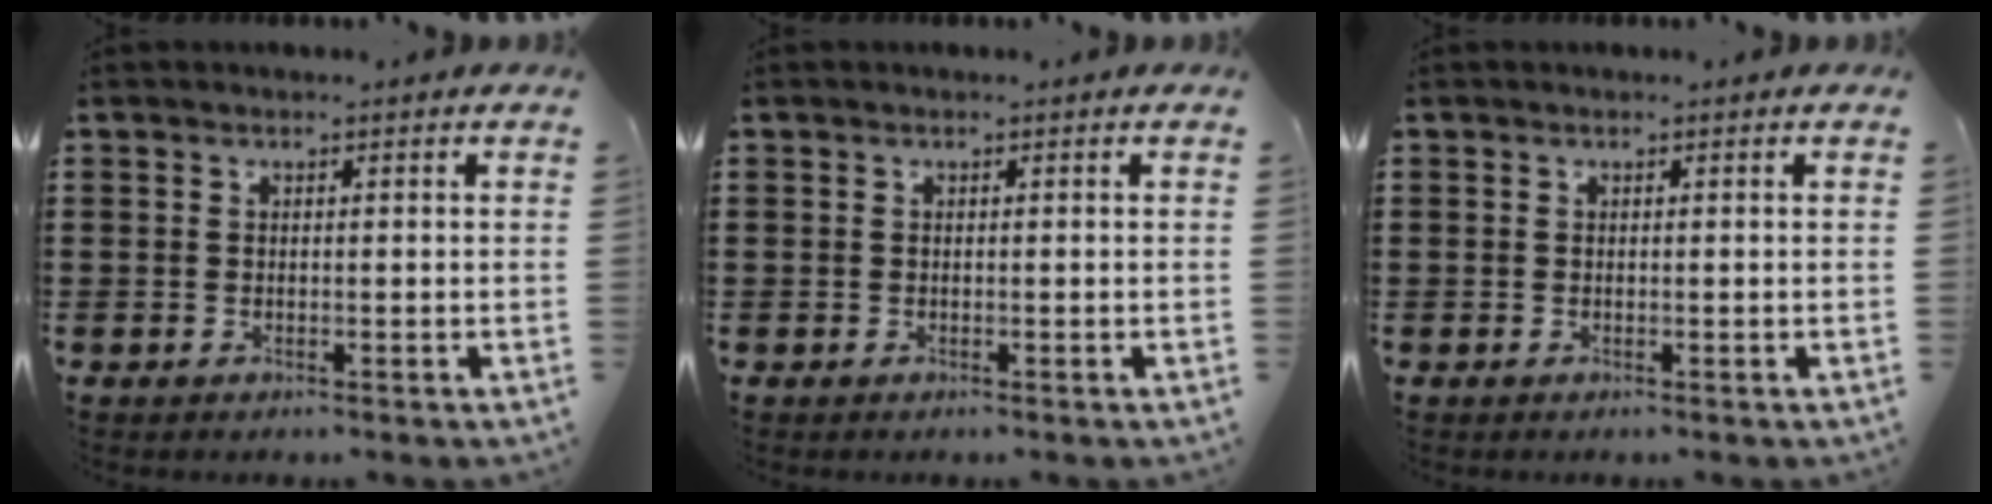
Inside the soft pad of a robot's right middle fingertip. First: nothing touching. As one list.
[{"total": 0.0}, {"total": 0.0}]